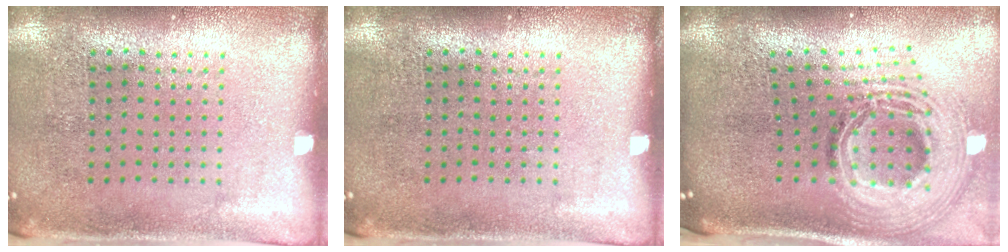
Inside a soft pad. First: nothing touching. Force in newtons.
{"total": 0.0}
{"total": 3.0, "press": 2.1, "slide": 2.1}